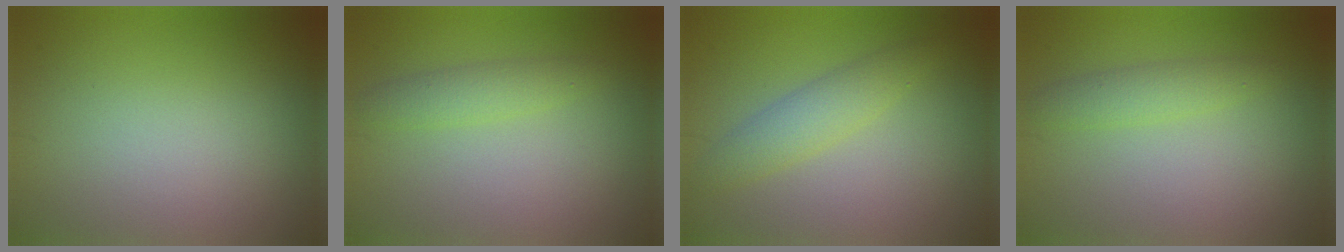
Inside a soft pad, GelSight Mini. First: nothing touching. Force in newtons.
{"total": 2.0, "press": 2.0, "slide": 0.2}
{"total": 2.7, "press": 2.7, "slide": 0.1}
{"total": 2.0, "press": 2.0, "slide": 0.2}